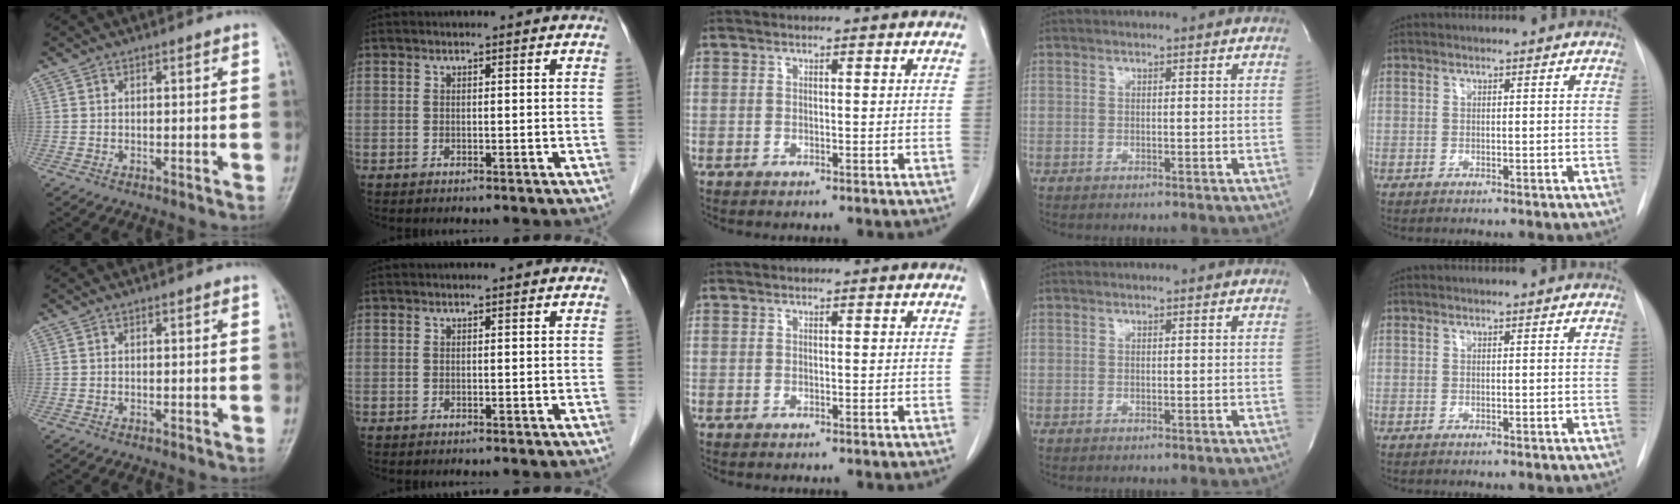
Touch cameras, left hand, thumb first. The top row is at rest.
{}